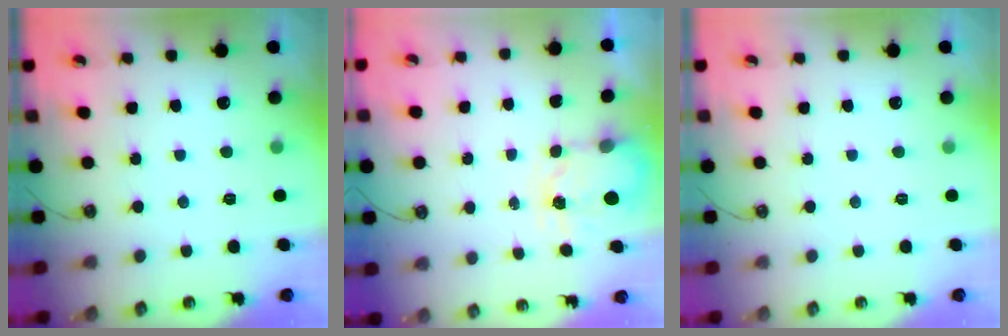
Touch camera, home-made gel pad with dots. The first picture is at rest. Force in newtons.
{"total": 3.9, "press": 3.8, "slide": 0.6}
{"total": 0.0}